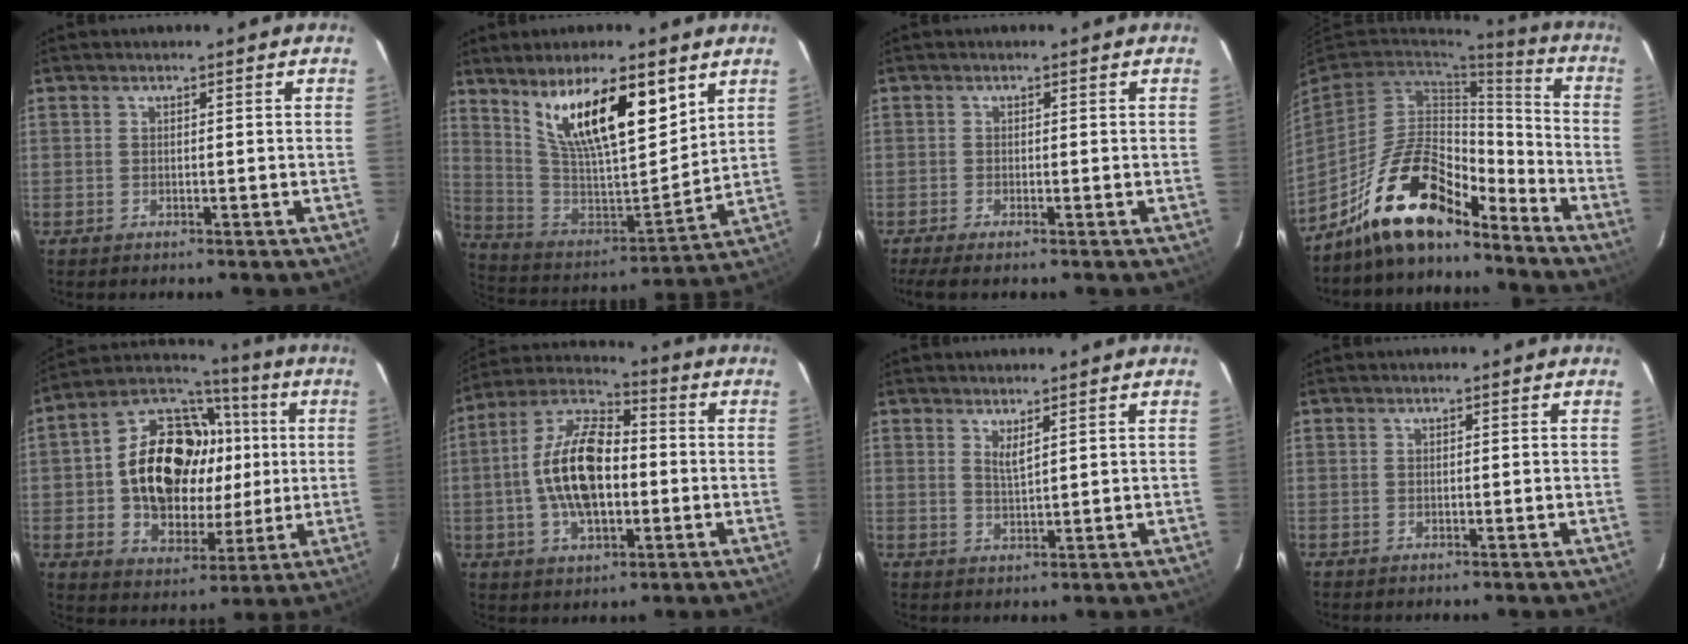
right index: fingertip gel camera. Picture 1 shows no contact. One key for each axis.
{"total": 19.4, "fx": 10.7, "fy": 5.9, "fz": 15.1, "tx": -0.260, "ty": 0.004, "tz": 0.203}
{"total": 3.5, "fx": -2.6, "fy": 0.1, "fz": 2.3, "tx": -0.055, "ty": -0.015, "tz": -0.048}
{"total": 16.4, "fx": -12.8, "fy": 5.6, "fz": 8.7, "tx": -0.174, "ty": 0.017, "tz": -0.228}
{"total": 20.8, "fx": 1.9, "fy": 15.2, "fz": 14.1, "tx": -0.278, "ty": 0.044, "tz": 0.040}
{"total": 15.4, "fx": -1.4, "fy": 7.8, "fz": 13.3, "tx": -0.260, "ty": 0.013, "tz": -0.030}
{"total": 2.2, "fx": 1.6, "fy": 0.1, "fz": 1.6, "tx": -0.028, "ty": -0.004, "tz": 0.026}
{"total": 0.0}